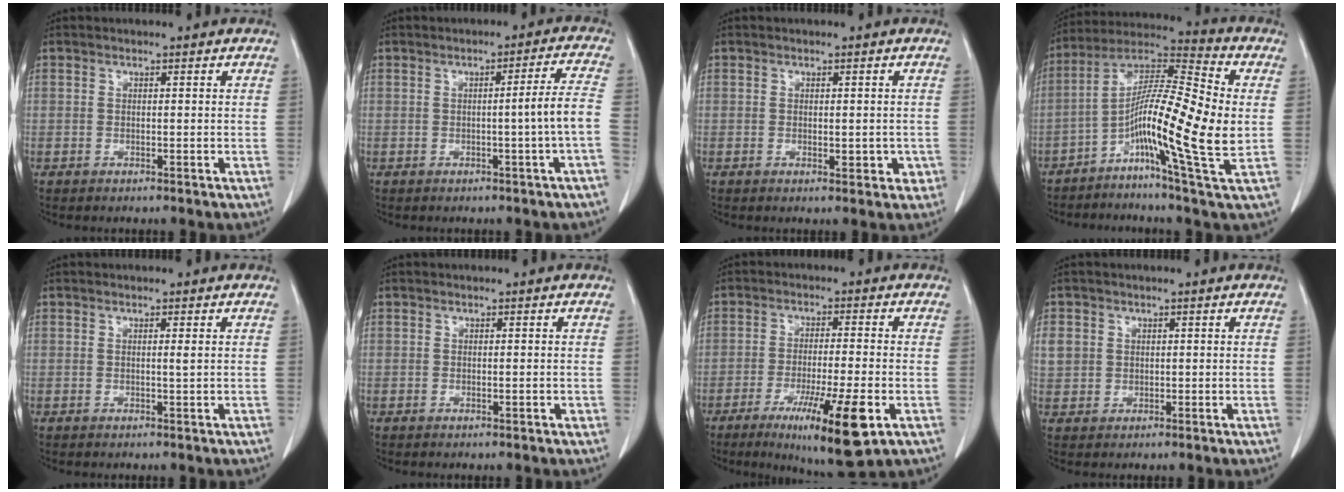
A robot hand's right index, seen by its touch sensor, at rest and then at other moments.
{"total": 5.2, "force": [-1.2, -1.3, 4.9], "torque": [-0.065, 0.004, -0.019]}
{"total": 2.9, "force": [-0.7, 1.6, 2.3], "torque": [-0.020, 0.000, -0.003]}
{"total": 15.9, "force": [-2.5, 0.4, 15.7], "torque": [-0.287, 0.008, -0.058]}
{"total": 0.6, "force": [0.1, -0.2, 0.6], "torque": [-0.011, -0.001, 0.002]}
{"total": 0.7, "force": [-0.2, 0.2, 0.7], "torque": [-0.011, -0.002, -0.001]}
{"total": 12.6, "force": [-5.6, 1.0, 11.2], "torque": [-0.186, -0.033, -0.083]}
{"total": 3.7, "force": [0.8, 3.4, 1.2], "torque": [-0.030, 0.011, 0.024]}